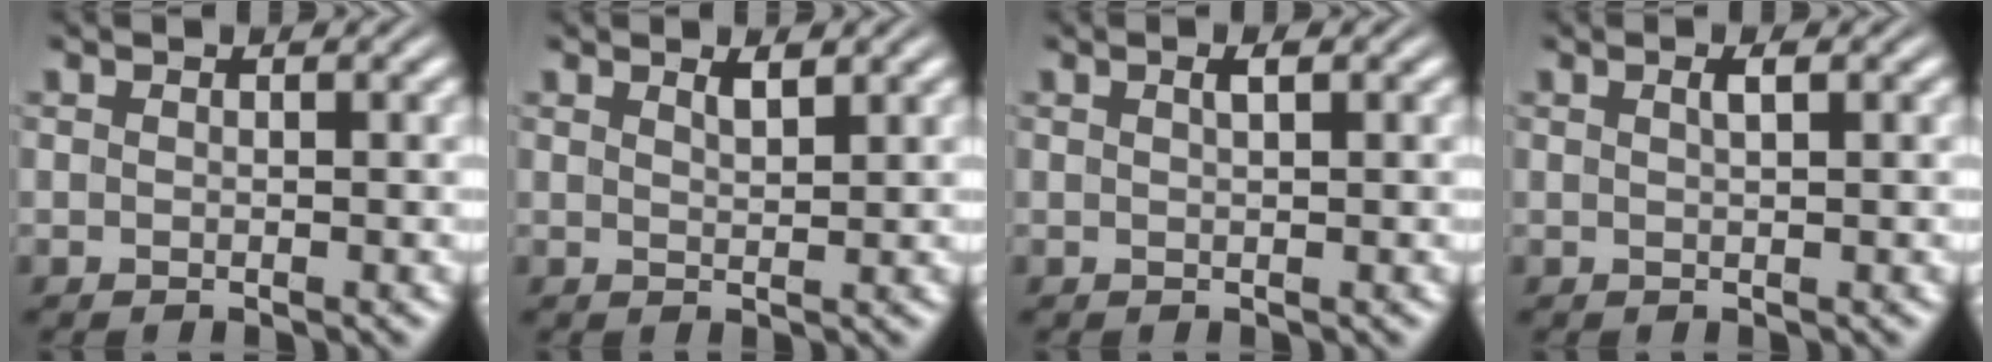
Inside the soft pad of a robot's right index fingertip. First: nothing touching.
{"total": 1.1, "force": [0.8, -0.3, 0.6], "torque": [-0.006, -0.008, 0.019]}
{"total": 0.9, "force": [0.2, -0.1, 0.9], "torque": [-0.011, 0.001, 0.006]}
{"total": 1.0, "force": [0.2, -0.2, 1.0], "torque": [-0.012, 0.002, 0.006]}